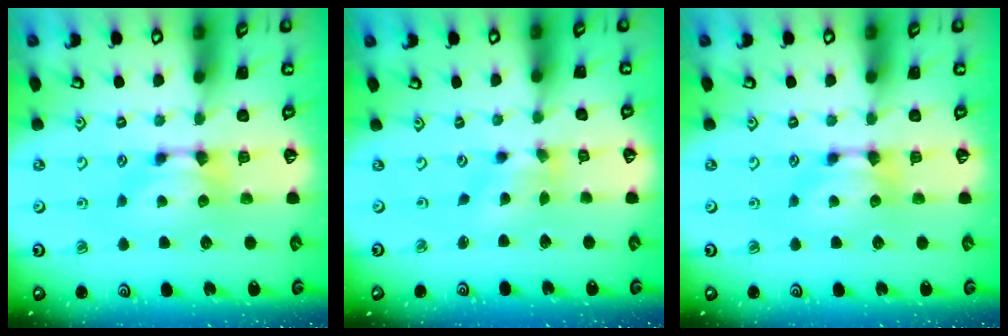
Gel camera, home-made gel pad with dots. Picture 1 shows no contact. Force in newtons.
{"total": 1.4, "press": 0.6, "slide": 1.3}
{"total": 0.0}